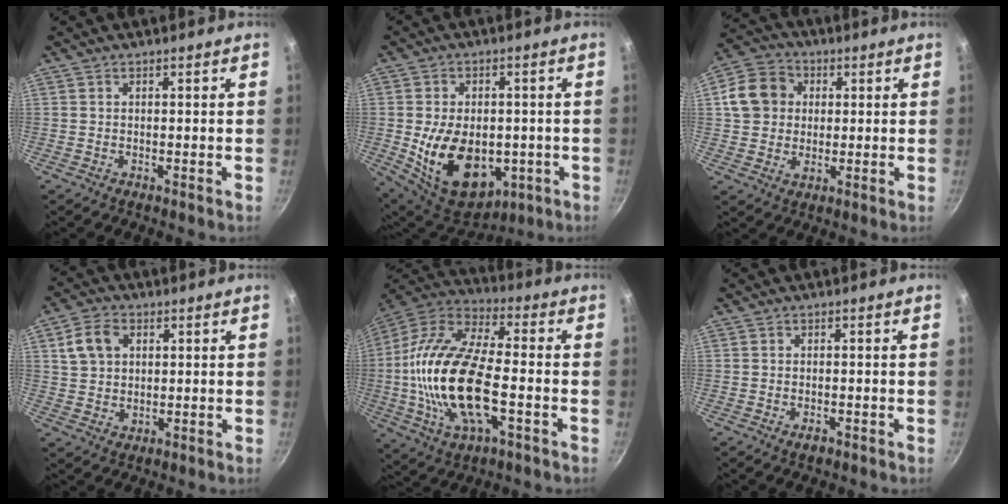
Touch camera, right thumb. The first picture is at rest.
{"total": 18.1, "force": [-3.2, 12.1, 13.1], "torque": [-0.196, -0.006, -0.028]}
{"total": 10.5, "force": [2.0, 9.0, 5.1], "torque": [-0.068, 0.009, 0.022]}
{"total": 7.6, "force": [2.4, 5.7, 4.4], "torque": [-0.072, 0.000, 0.042]}
{"total": 23.4, "force": [-3.6, 10.6, 20.5], "torque": [-0.405, 0.025, -0.079]}
{"total": 1.8, "force": [-0.9, 0.9, 1.2], "torque": [-0.020, 0.002, -0.016]}